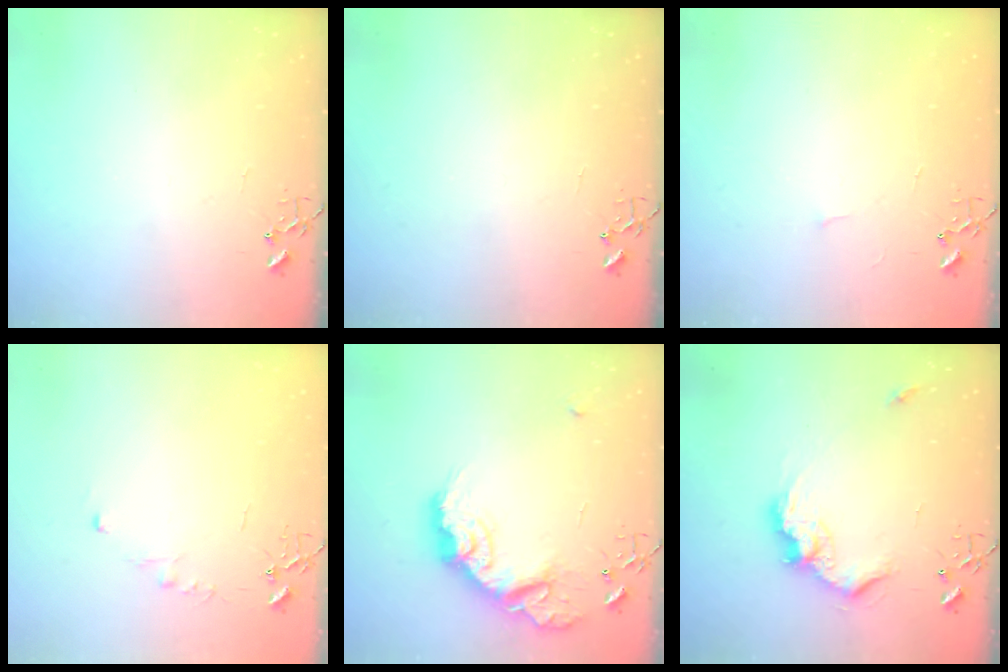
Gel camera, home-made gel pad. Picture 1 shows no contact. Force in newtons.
{"total": 0.0}
{"total": 2.7, "press": 2.6, "slide": 0.4}
{"total": 4.6, "press": 4.6, "slide": 0.6}
{"total": 17.6, "press": 17.6, "slide": 0.9}
{"total": 13.8, "press": 13.7, "slide": 1.1}